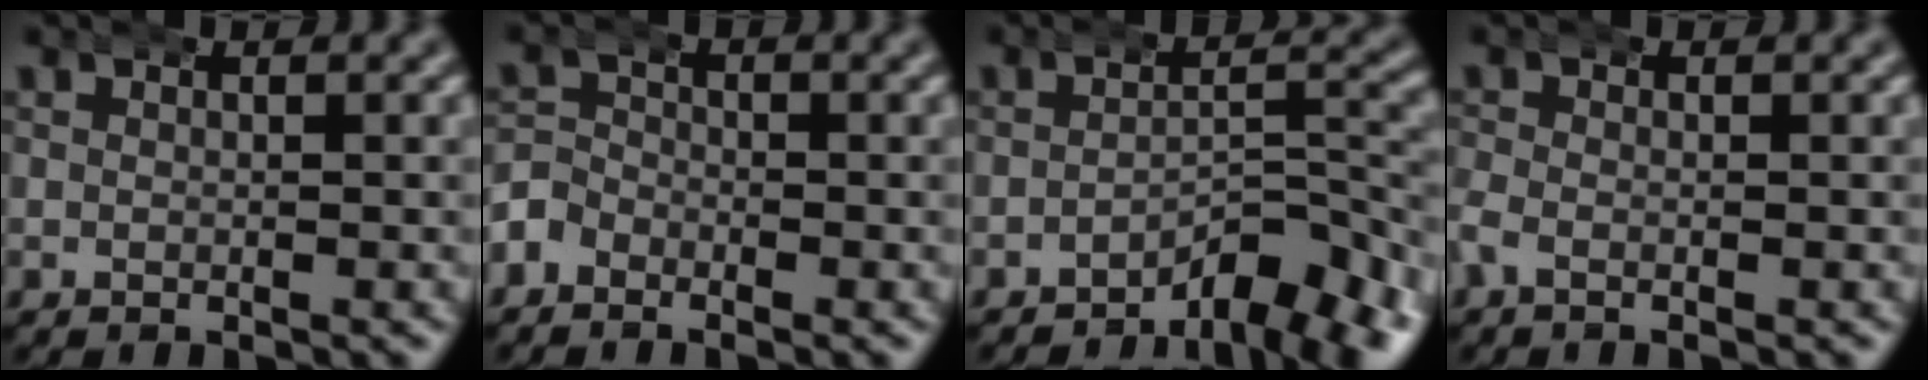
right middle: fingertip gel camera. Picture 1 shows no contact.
{"total": 2.8, "force": [-1.5, 2.3, 0.8], "torque": [-0.023, -0.005, -0.031]}
{"total": 5.3, "force": [-3.7, 1.5, 3.5], "torque": [-0.041, 0.004, -0.057]}
{"total": 1.7, "force": [-1.0, 0.9, 1.0], "torque": [-0.034, -0.007, -0.018]}